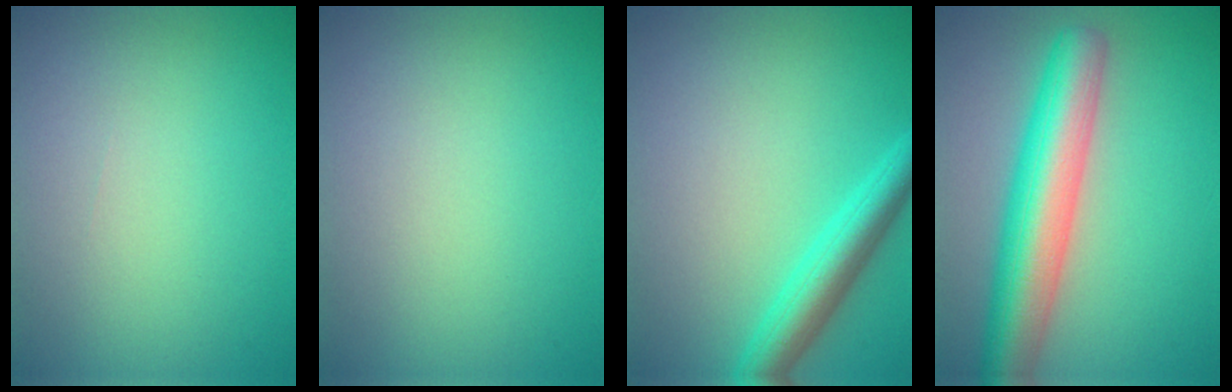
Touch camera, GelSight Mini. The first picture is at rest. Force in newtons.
{"total": 0.0}
{"total": 4.2, "press": 4.2, "slide": 0.3}
{"total": 8.5, "press": 8.5, "slide": 0.2}